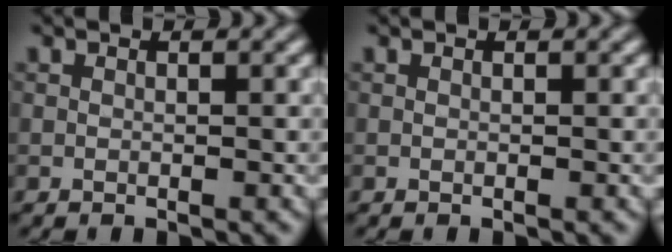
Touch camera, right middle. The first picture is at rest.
{"total": 0.0}